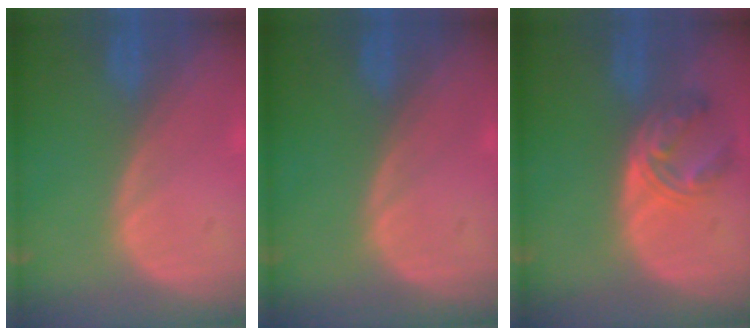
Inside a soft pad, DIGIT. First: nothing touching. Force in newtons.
{"total": 0.0}
{"total": 5.4, "press": 5.3, "slide": 1.4}